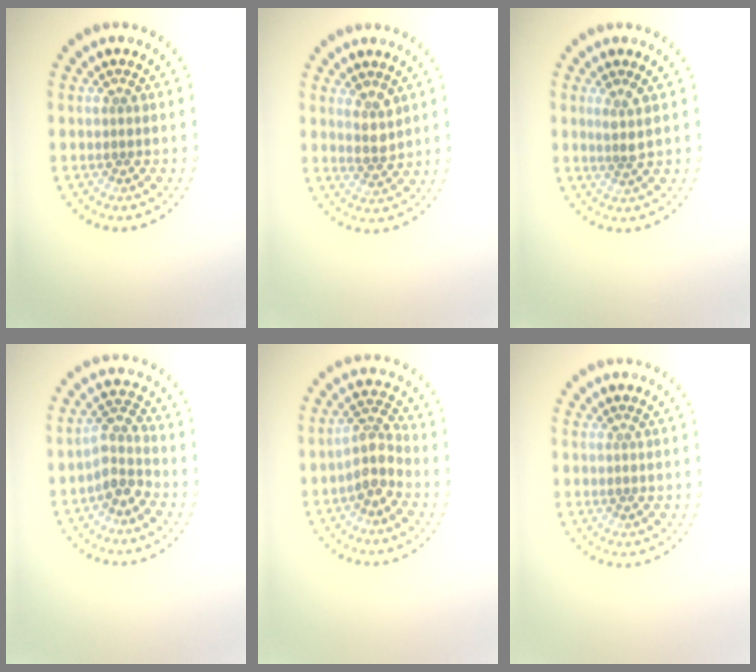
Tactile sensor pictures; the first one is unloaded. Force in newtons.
{"total": 1.7, "press": 1.5, "slide": 0.8}
{"total": 1.6, "press": 1.3, "slide": 1.0}
{"total": 2.7, "press": 2.1, "slide": 1.7}
{"total": 2.9, "press": 2.3, "slide": 1.7}
{"total": 0.0}